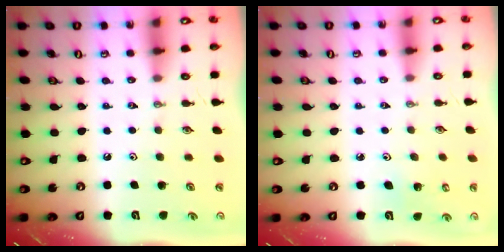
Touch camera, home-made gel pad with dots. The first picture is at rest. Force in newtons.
{"total": 3.5, "press": 3.2, "slide": 1.3}